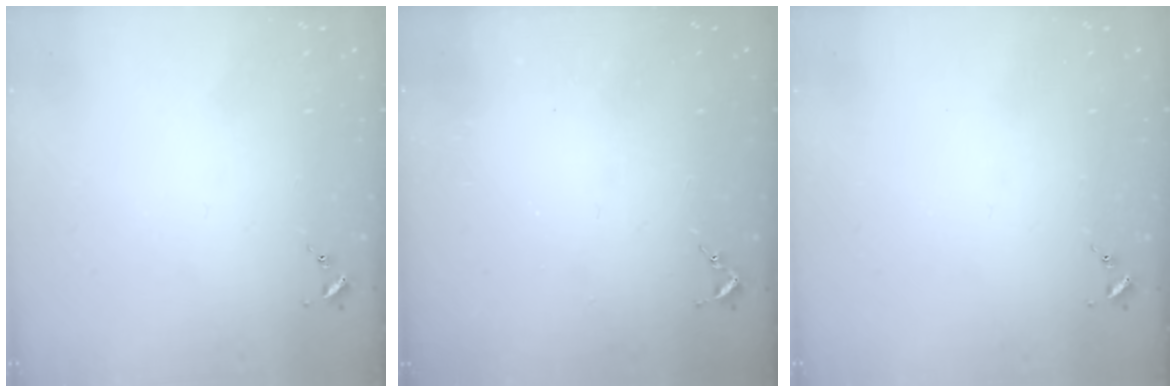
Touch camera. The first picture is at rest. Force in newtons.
{"total": 2.6, "press": 2.5, "slide": 0.3}
{"total": 0.0}